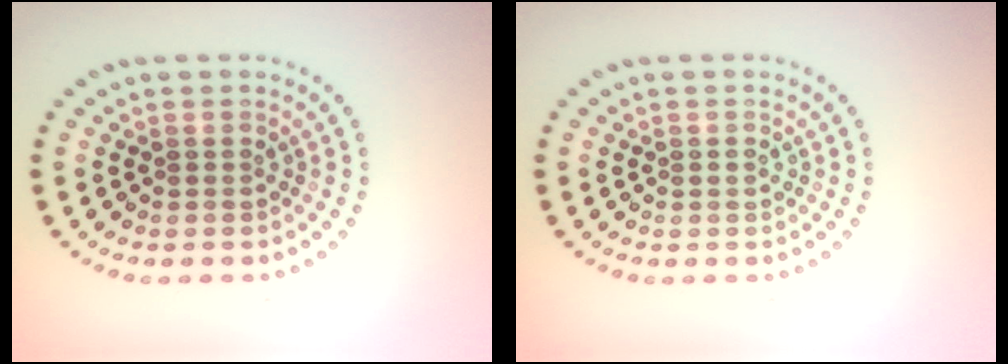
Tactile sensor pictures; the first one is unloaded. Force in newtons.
{"total": 0.6, "press": 0.6, "slide": 0.1}